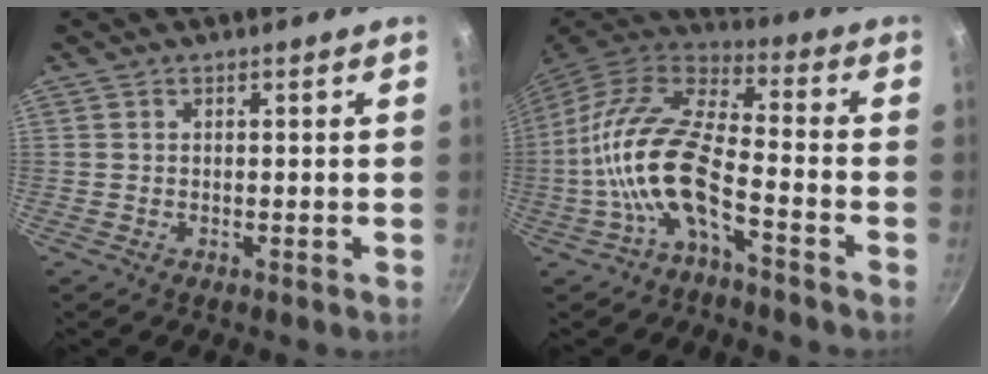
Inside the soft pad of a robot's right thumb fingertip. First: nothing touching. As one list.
[{"total": 15.3, "force": [-5.4, 5.8, 13.1], "torque": [-0.277, 0.066, -0.107]}]